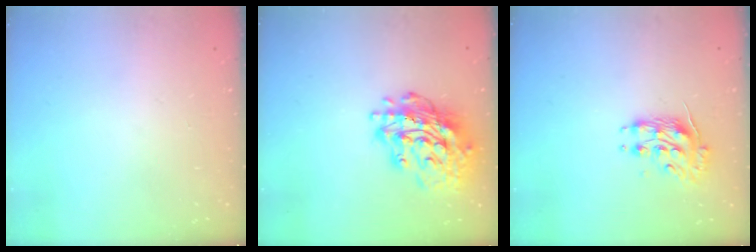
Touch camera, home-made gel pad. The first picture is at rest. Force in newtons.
{"total": 19.1, "press": 19.0, "slide": 1.9}
{"total": 10.2, "press": 10.2, "slide": 0.6}